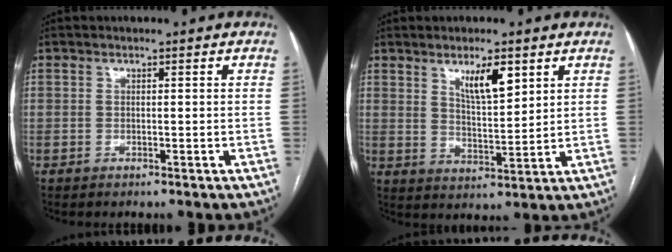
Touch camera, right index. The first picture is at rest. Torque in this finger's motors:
{"motor_torque": [0.17, 0.17, 0.35, 0.06]}